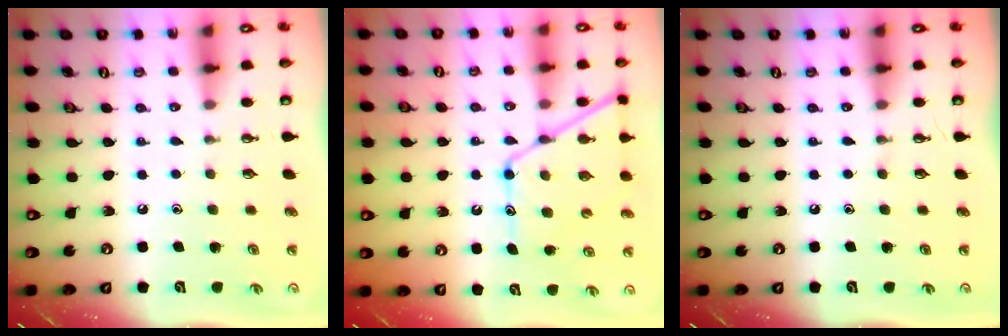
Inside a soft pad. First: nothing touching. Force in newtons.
{"total": 13.6, "press": 13.6, "slide": 1.2}
{"total": 0.0}